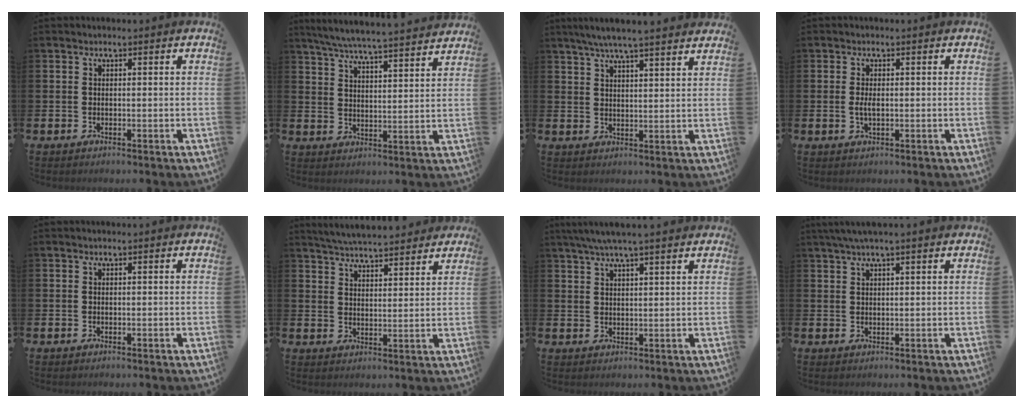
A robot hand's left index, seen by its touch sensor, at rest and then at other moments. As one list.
[{"total": 6.4, "force": [6.2, -0.2, 1.7], "torque": [-0.054, -0.044, 0.108]}, {"total": 5.8, "force": [5.4, -0.1, 2.0], "torque": [-0.046, -0.022, 0.095]}, {"total": 1.8, "force": [0.0, 0.8, 1.7], "torque": [-0.026, 0.000, -0.004]}, {"total": 0.0}, {"total": 5.2, "force": [5.1, 0.6, 0.7], "torque": [-0.024, -0.030, 0.090]}, {"total": 4.9, "force": [4.3, 0.1, 2.4], "torque": [-0.053, -0.007, 0.078]}, {"total": 2.6, "force": [2.1, 0.0, 1.6], "torque": [-0.030, 0.000, 0.037]}]